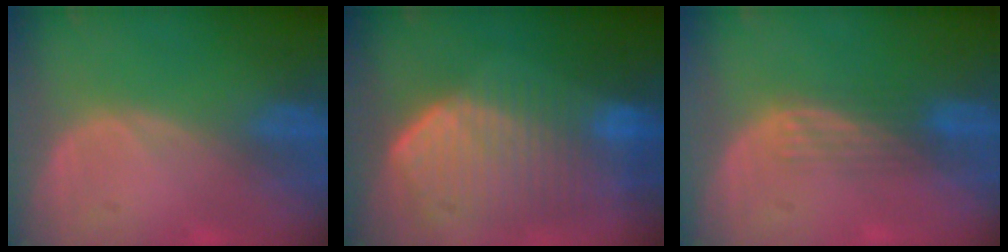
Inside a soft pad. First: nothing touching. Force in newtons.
{"total": 10.7, "press": 9.4, "slide": 5.2}
{"total": 2.9, "press": 2.7, "slide": 1.1}